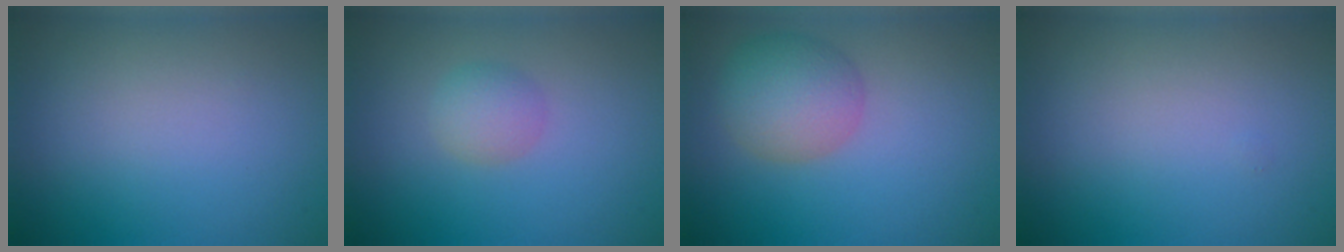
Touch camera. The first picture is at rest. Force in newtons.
{"total": 1.7, "press": 1.7, "slide": 0.1}
{"total": 4.4, "press": 4.4, "slide": 0.0}
{"total": 0.0}